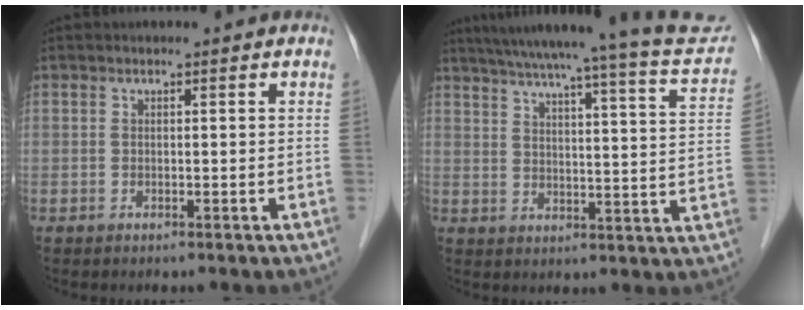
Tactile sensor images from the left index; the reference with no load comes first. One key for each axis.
{"total": 23.5, "fx": 21.6, "fy": -0.2, "fz": 9.2, "tx": -0.134, "ty": -0.053, "tz": 0.264}